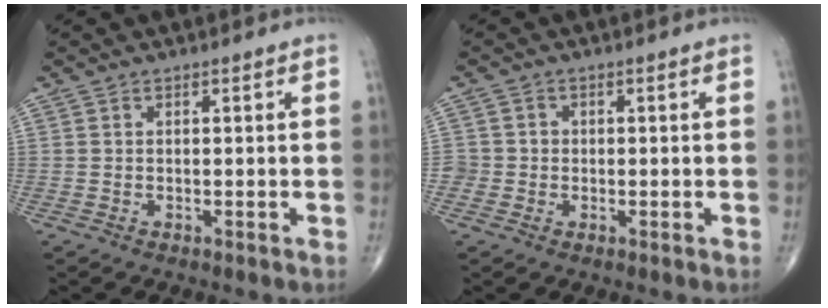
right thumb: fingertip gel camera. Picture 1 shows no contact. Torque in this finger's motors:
{"motor_torque": [0.04, -0.17, 0.14, 0.12, 0.01]}